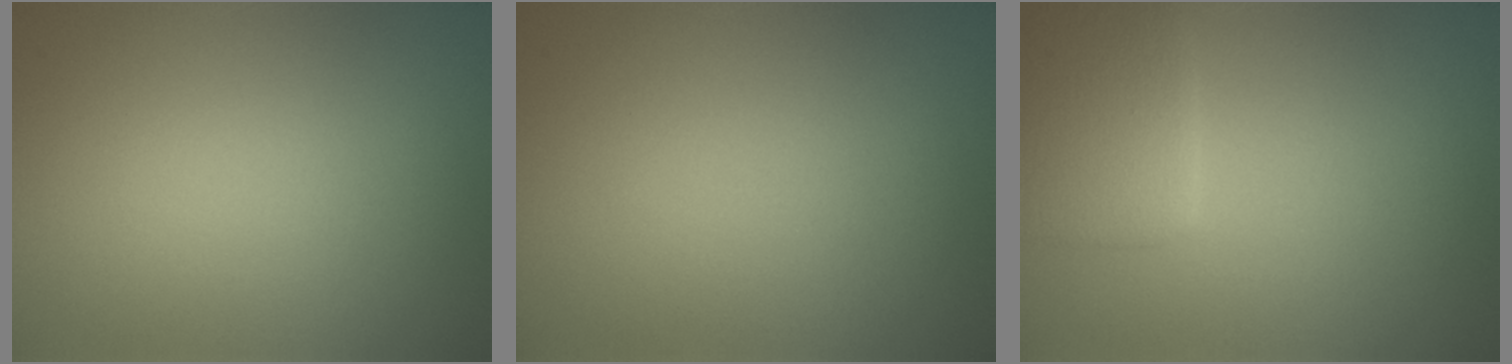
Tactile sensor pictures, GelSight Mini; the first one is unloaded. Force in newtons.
{"total": 0.0}
{"total": 3.7, "press": 3.7, "slide": 0.1}